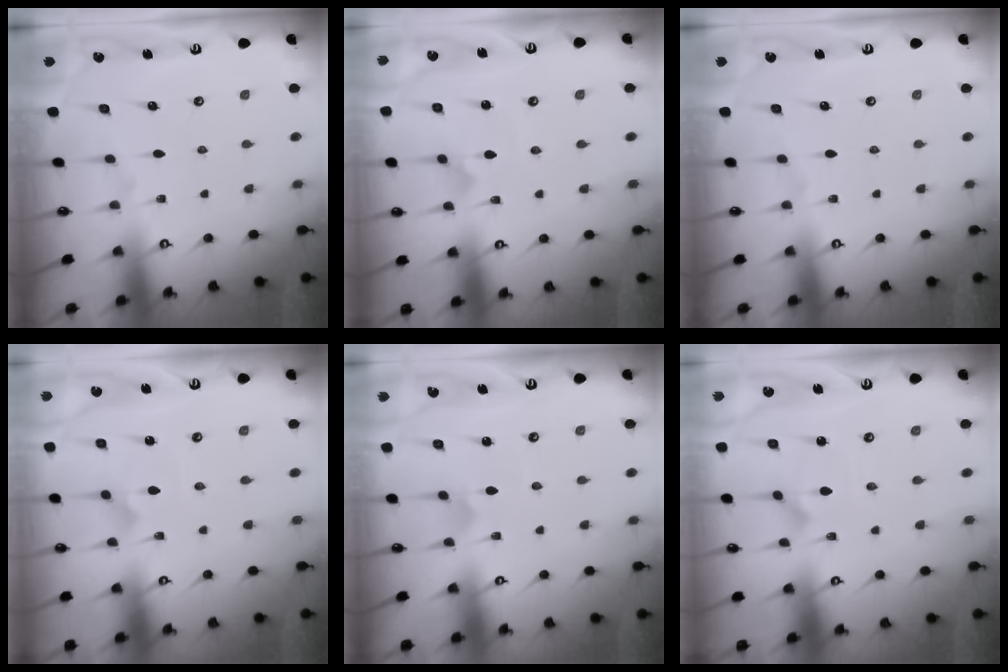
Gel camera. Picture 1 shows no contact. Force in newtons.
{"total": 2.9, "press": 2.9, "slide": 0.1}
{"total": 0.0}
{"total": 1.6, "press": 1.6, "slide": 0.0}
{"total": 3.0, "press": 3.0, "slide": 0.2}
{"total": 3.1, "press": 3.0, "slide": 0.3}